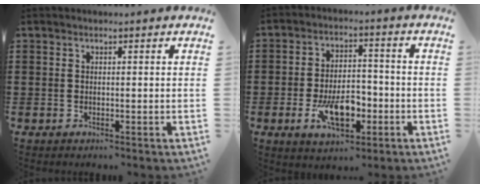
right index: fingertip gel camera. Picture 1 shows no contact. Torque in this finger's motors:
{"motor_torque": [1.27, 0.87, 0.29, 0.11]}